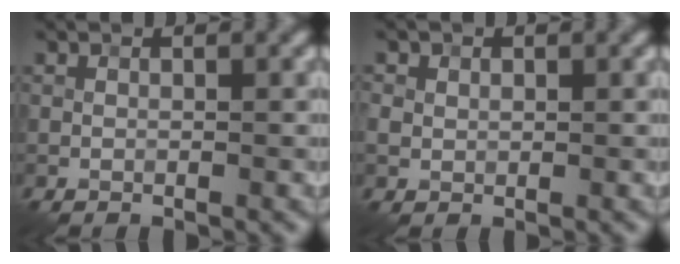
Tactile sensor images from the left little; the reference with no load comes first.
{"total": 1.4, "force": [0.4, 1.3, 0.5], "torque": [-0.006, -0.001, 0.006]}